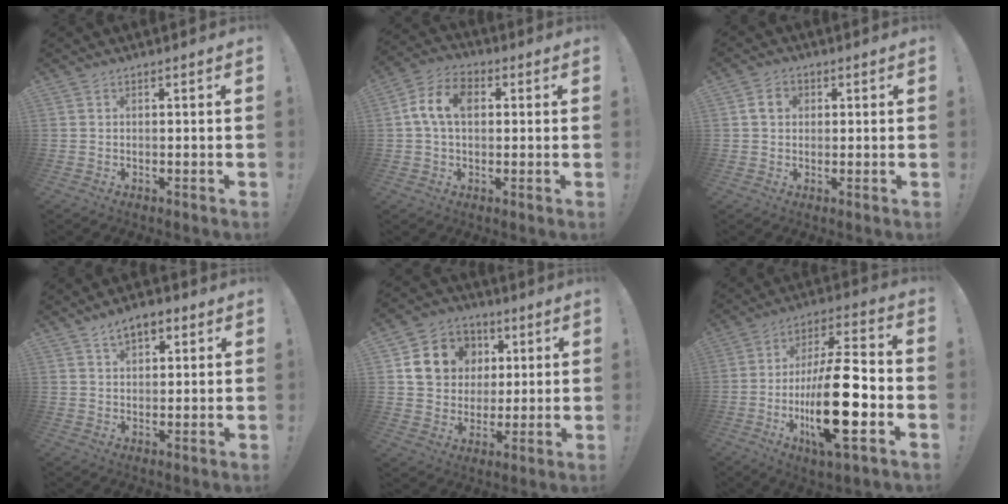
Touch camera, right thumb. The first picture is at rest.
{"total": 10.0, "force": [1.7, 6.6, 7.3], "torque": [-0.145, 0.018, 0.033]}
{"total": 5.0, "force": [1.3, 3.9, 2.8], "torque": [-0.042, 0.009, 0.023]}
{"total": 6.4, "force": [3.5, 3.9, 3.8], "torque": [-0.048, -0.008, 0.060]}
{"total": 14.4, "force": [4.4, 12.5, 5.7], "torque": [-0.079, -0.007, 0.104]}
{"total": 22.7, "force": [-4.9, 6.9, 21.0], "torque": [-0.389, 0.010, -0.081]}